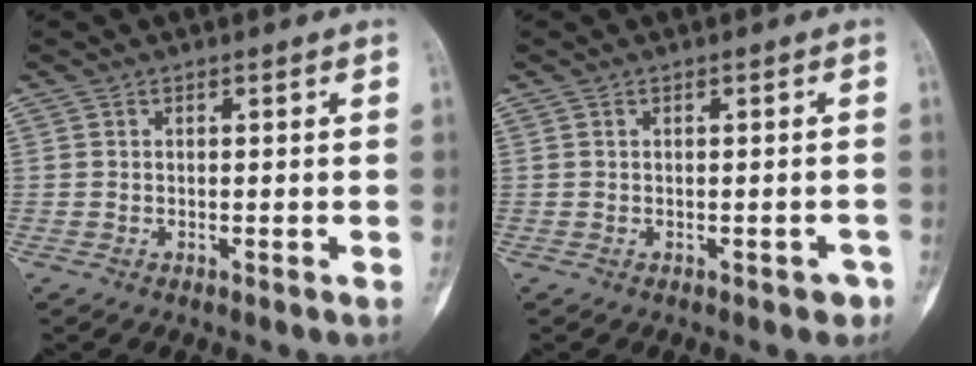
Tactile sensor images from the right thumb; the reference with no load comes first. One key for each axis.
{"total": 1.7, "fx": -0.9, "fy": 1.0, "fz": 1.0, "tx": 0.000, "ty": 0.011, "tz": -0.009}